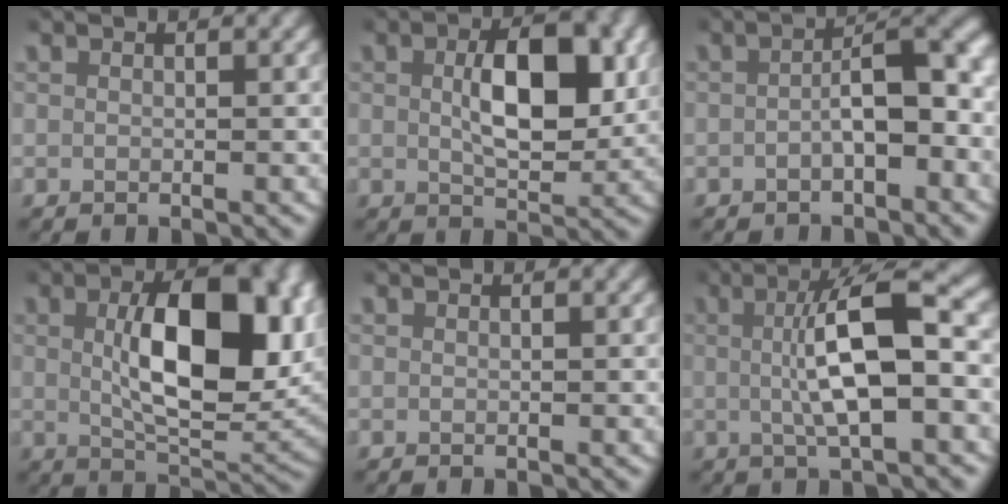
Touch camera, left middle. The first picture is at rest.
{"total": 6.6, "force": [1.1, 3.2, 5.6], "torque": [-0.091, -0.005, 0.019]}
{"total": 5.0, "force": [-1.3, 1.7, 4.5], "torque": [-0.054, 0.005, -0.020]}
{"total": 11.7, "force": [1.8, 5.2, 10.3], "torque": [-0.150, -0.007, 0.029]}
{"total": 0.0}
{"total": 6.9, "force": [0.4, 1.6, 6.7], "torque": [-0.107, 0.020, 0.003]}